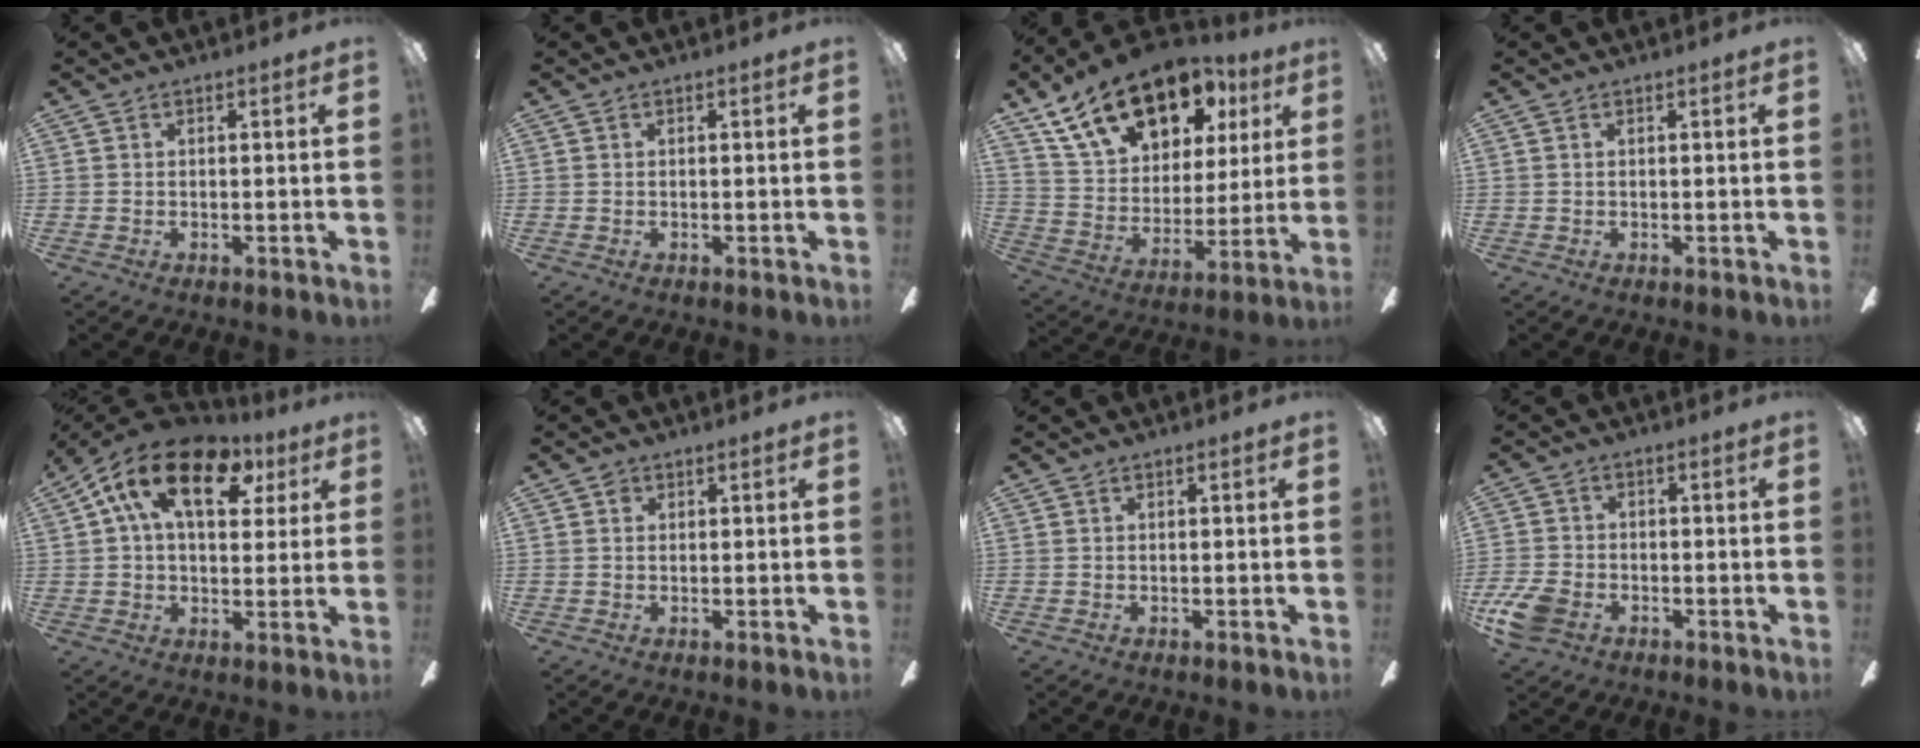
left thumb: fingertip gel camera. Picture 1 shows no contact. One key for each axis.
{"total": 0.0}
{"total": 21.2, "fx": 14.0, "fy": 11.7, "fz": 10.8, "tx": -0.187, "ty": -0.072, "tz": 0.252}
{"total": 0.0}
{"total": 16.7, "fx": 7.1, "fy": 9.4, "fz": 11.9, "tx": -0.208, "ty": -0.011, "tz": 0.120}
{"total": 1.2, "fx": 0.4, "fy": 1.1, "fz": 0.5, "tx": -0.010, "ty": 0.005, "tz": 0.006}
{"total": 0.0}
{"total": 7.6, "fx": -3.7, "fy": 5.1, "fz": 4.3, "tx": -0.099, "ty": 0.017, "tz": -0.069}